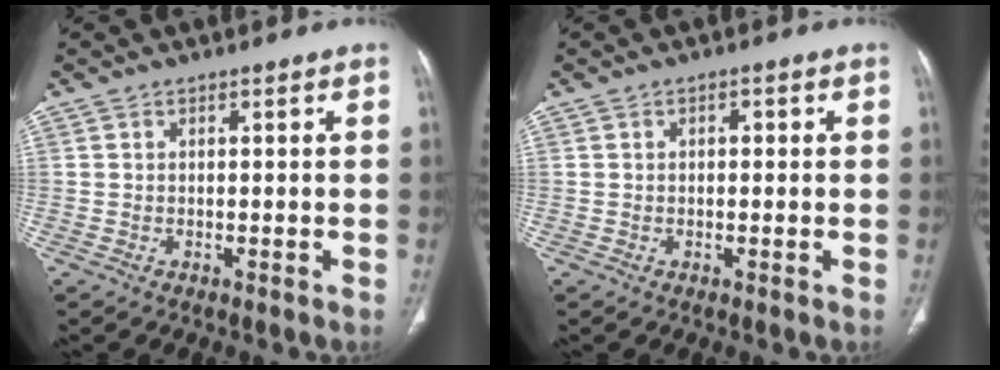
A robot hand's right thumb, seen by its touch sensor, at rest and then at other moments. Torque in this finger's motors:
{"motor_torque": [-0.33, -0.52, -0.05, 0.00, 0.06]}